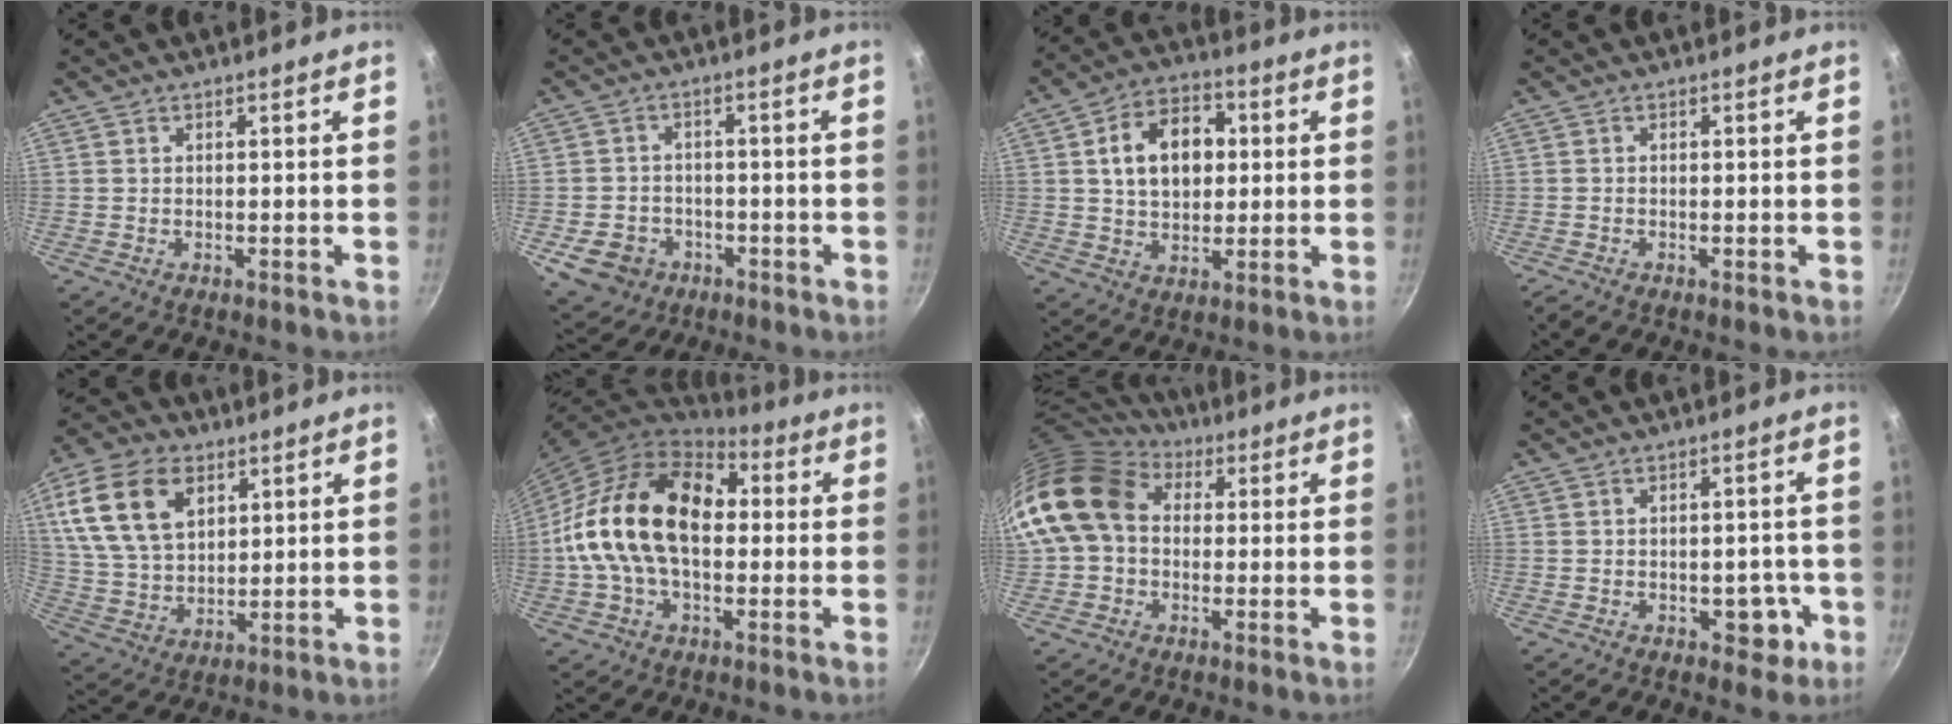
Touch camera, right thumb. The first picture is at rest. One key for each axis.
{"total": 8.1, "fx": -3.2, "fy": 6.5, "fz": 3.7, "tx": -0.050, "ty": 0.022, "tz": -0.042}
{"total": 12.8, "fx": 2.2, "fy": 9.1, "fz": 8.8, "tx": -0.109, "ty": 0.012, "tz": 0.029}
{"total": 0.7, "fx": -0.5, "fy": 0.1, "fz": 0.6, "tx": -0.018, "ty": 0.003, "tz": -0.012}
{"total": 16.9, "fx": 6.5, "fy": 11.1, "fz": 11.0, "tx": -0.194, "ty": -0.009, "tz": 0.126}
{"total": 22.2, "fx": 1.0, "fy": 14.4, "fz": 16.8, "tx": -0.280, "ty": 0.039, "tz": 0.001}
{"total": 14.7, "fx": 2.2, "fy": 11.3, "fz": 9.1, "tx": -0.153, "ty": 0.023, "tz": 0.024}
{"total": 5.0, "fx": -1.8, "fy": 3.3, "fz": 3.3, "tx": -0.010, "ty": 0.011, "tz": -0.018}